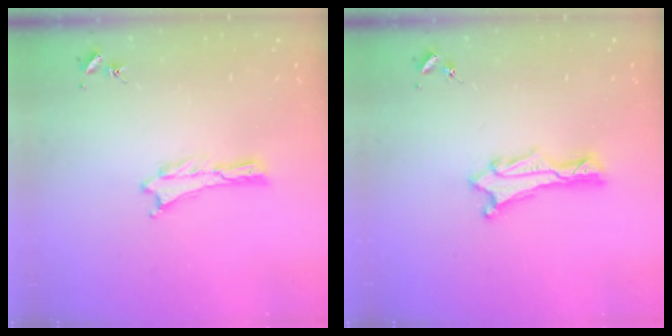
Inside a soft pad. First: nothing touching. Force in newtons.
{"total": 1.3, "press": 1.2, "slide": 0.1}